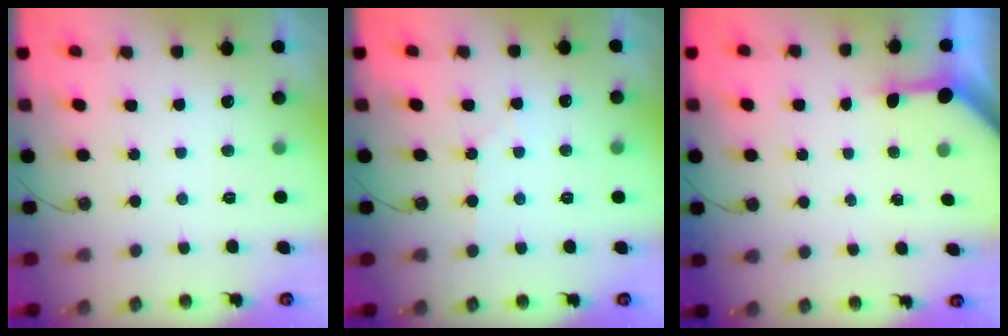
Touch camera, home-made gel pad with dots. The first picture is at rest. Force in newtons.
{"total": 3.9, "press": 3.8, "slide": 0.6}
{"total": 3.8, "press": 3.7, "slide": 0.3}